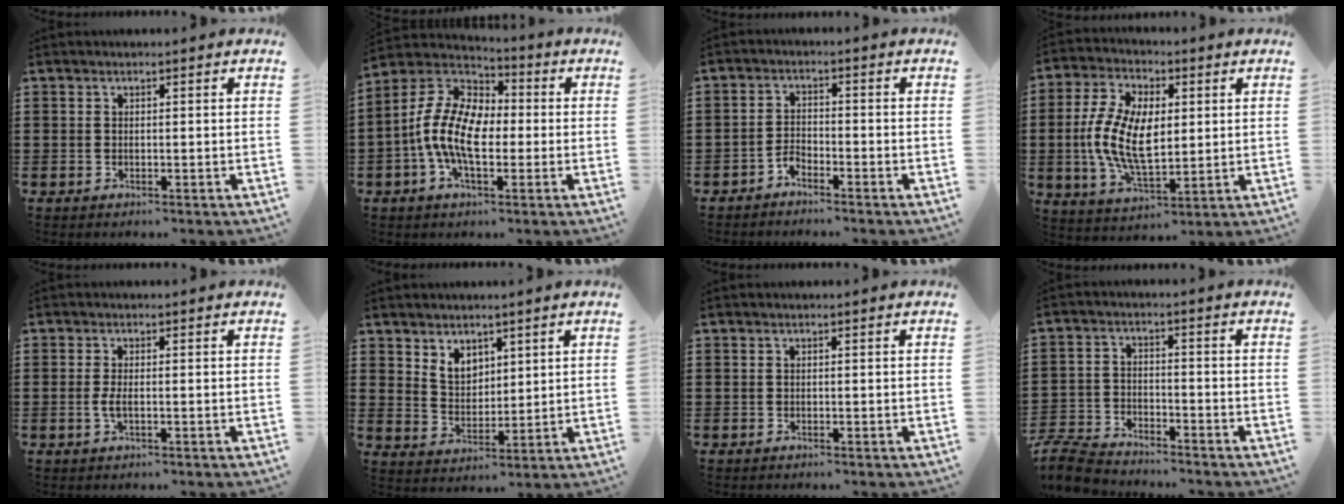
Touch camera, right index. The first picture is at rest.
{"total": 11.2, "force": [-1.5, 6.3, 9.1], "torque": [-0.222, -0.003, -0.034]}
{"total": 2.1, "force": [-2.0, 0.7, 0.4], "torque": [-0.016, 0.004, -0.041]}
{"total": 11.6, "force": [0.1, 6.3, 9.7], "torque": [-0.208, 0.007, 0.002]}
{"total": 2.1, "force": [-0.4, 0.5, 2.0], "torque": [-0.050, -0.007, -0.011]}
{"total": 4.6, "force": [3.3, 3.0, 1.1], "torque": [-0.035, 0.005, 0.062]}
{"total": 0.0}
{"total": 5.9, "force": [-5.7, 1.0, 1.1], "torque": [-0.049, 0.000, -0.121]}